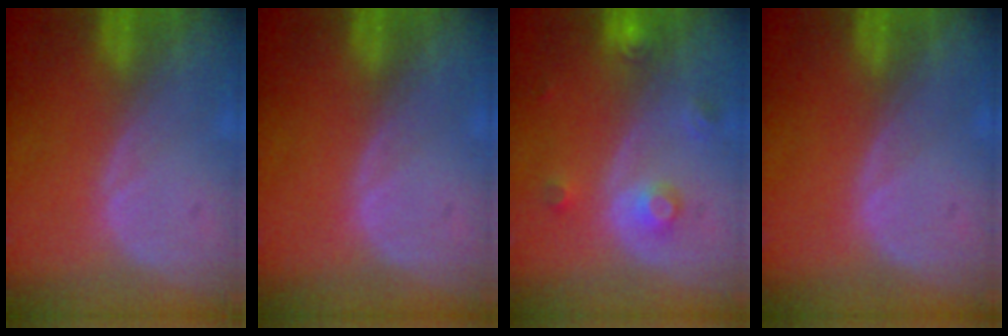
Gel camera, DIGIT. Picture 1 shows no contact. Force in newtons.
{"total": 0.0}
{"total": 3.5, "press": 3.1, "slide": 1.7}
{"total": 0.0}